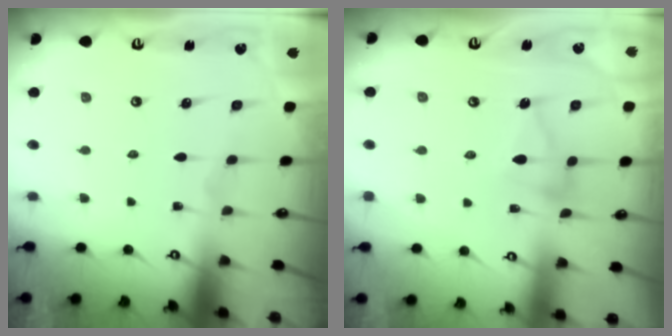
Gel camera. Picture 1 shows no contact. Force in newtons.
{"total": 6.7, "press": 6.6, "slide": 0.5}